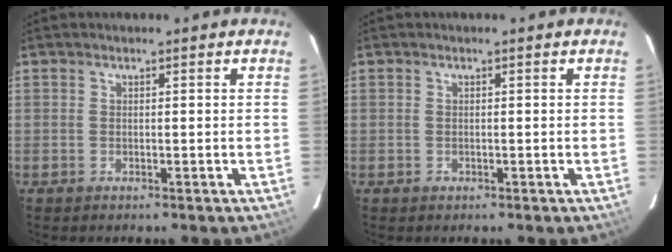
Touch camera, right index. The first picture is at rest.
{"total": 0.8, "force": [-0.4, 0.7, 0.0], "torque": [0.004, -0.001, -0.005]}